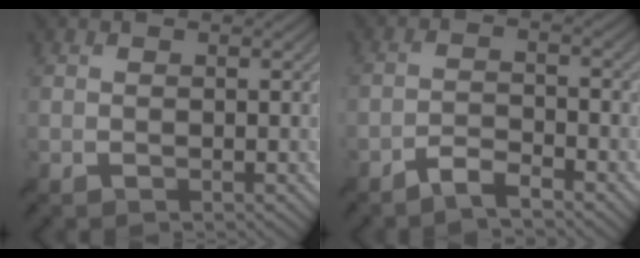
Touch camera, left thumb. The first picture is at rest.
{"total": 3.1, "force": [-2.5, 0.4, 1.7], "torque": [-0.035, 0.005, -0.054]}